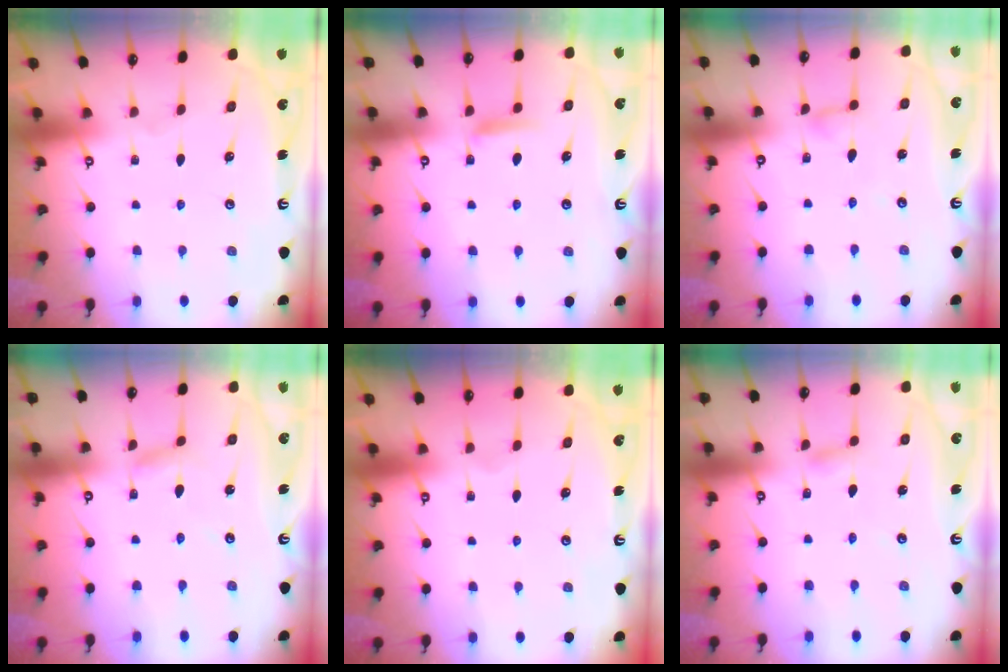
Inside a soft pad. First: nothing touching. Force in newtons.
{"total": 6.2, "press": 6.2, "slide": 0.7}
{"total": 3.5, "press": 3.5, "slide": 0.3}
{"total": 2.5, "press": 2.5, "slide": 0.1}
{"total": 0.0}
{"total": 3.0, "press": 2.9, "slide": 0.4}